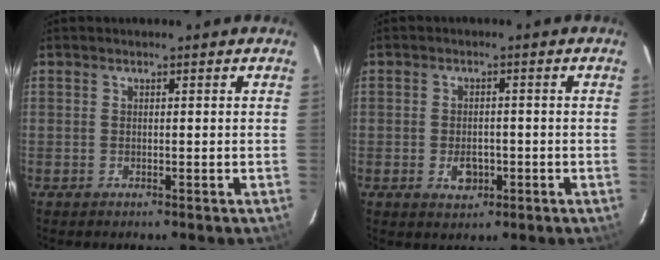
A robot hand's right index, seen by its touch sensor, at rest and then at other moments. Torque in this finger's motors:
{"motor_torque": [0.21, 0.11, 0.05, 0.01]}